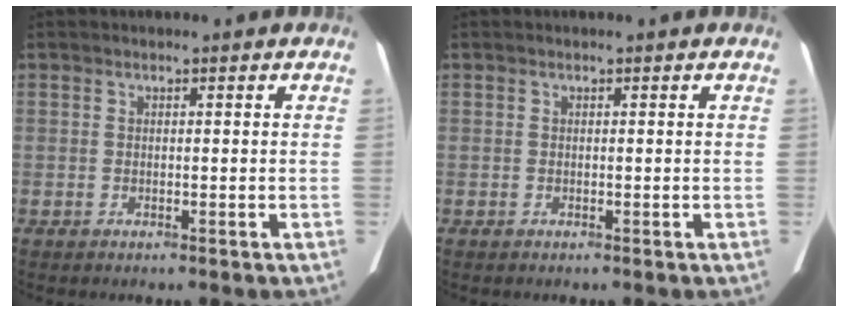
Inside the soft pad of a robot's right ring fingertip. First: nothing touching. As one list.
[{"total": 0.0}]